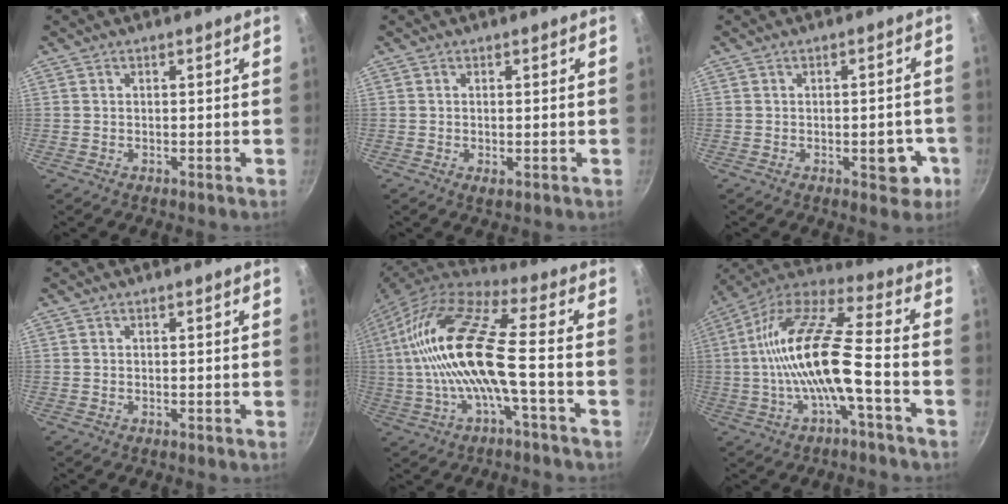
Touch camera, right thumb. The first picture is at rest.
{"total": 1.5, "force": [-0.4, 0.6, 1.3], "torque": [-0.023, -0.004, -0.005]}
{"total": 5.8, "force": [-2.0, 3.1, 4.5], "torque": [-0.027, 0.015, -0.023]}
{"total": 0.0}
{"total": 19.0, "force": [-1.3, 5.0, 18.3], "torque": [-0.354, 0.035, -0.035]}
{"total": 17.7, "force": [-3.4, 4.8, 16.6], "torque": [-0.312, 0.041, -0.077]}